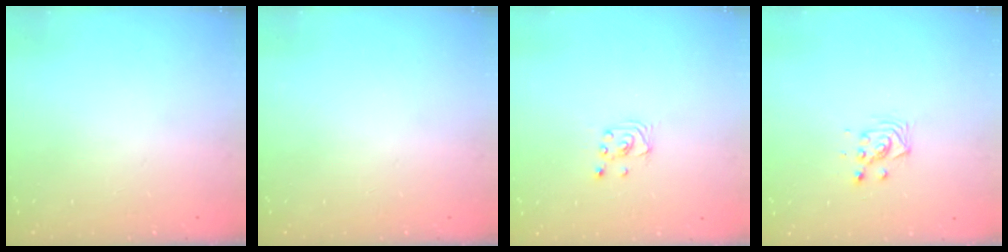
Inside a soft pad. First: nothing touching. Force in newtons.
{"total": 0.0}
{"total": 1.7, "press": 1.6, "slide": 0.1}
{"total": 4.1, "press": 4.1, "slide": 0.2}